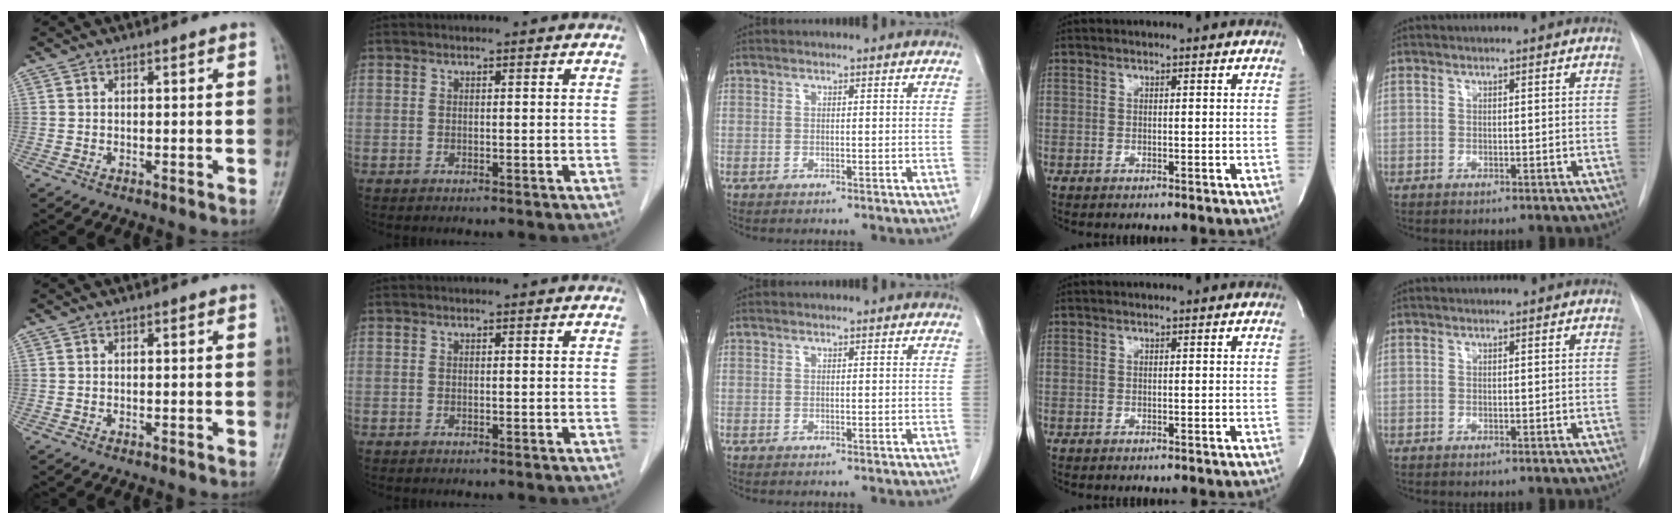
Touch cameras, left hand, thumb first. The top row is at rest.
{}